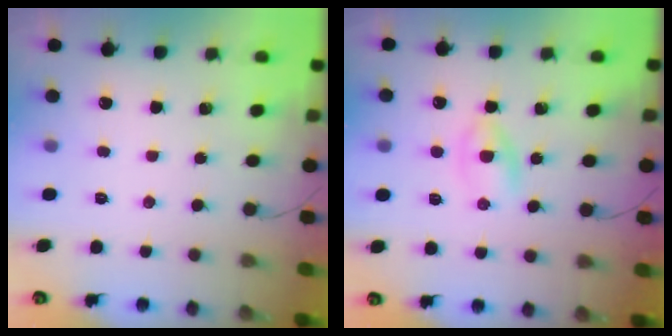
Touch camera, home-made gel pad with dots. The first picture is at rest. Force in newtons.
{"total": 2.3, "press": 2.1, "slide": 1.0}